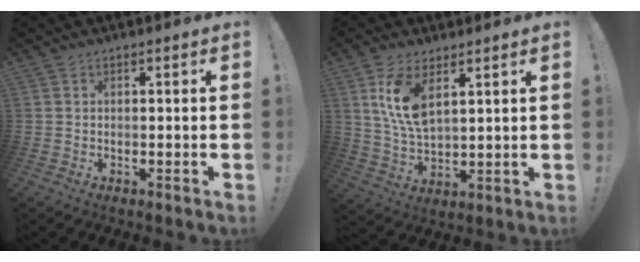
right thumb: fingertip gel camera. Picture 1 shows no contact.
{"total": 10.9, "force": [5.5, 5.3, 7.8], "torque": [-0.160, -0.024, 0.097]}